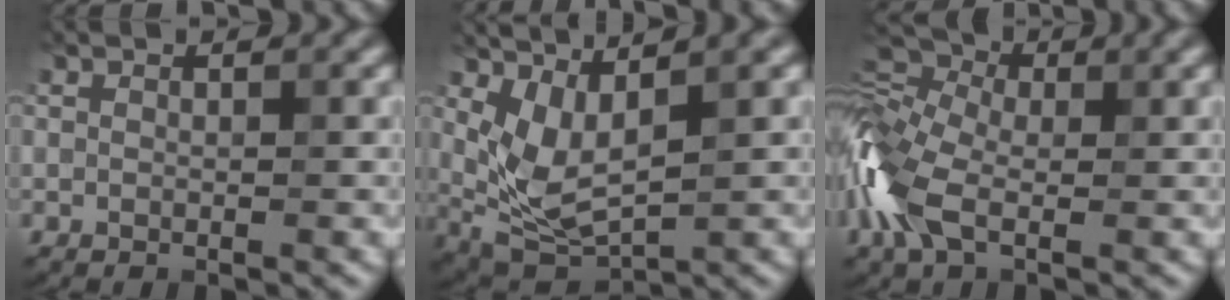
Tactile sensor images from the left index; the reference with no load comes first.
{"total": 4.2, "force": [1.0, 1.6, 3.7], "torque": [-0.095, -0.012, 0.025]}
{"total": 8.0, "force": [-2.3, 4.4, 6.2], "torque": [-0.162, 0.010, -0.069]}